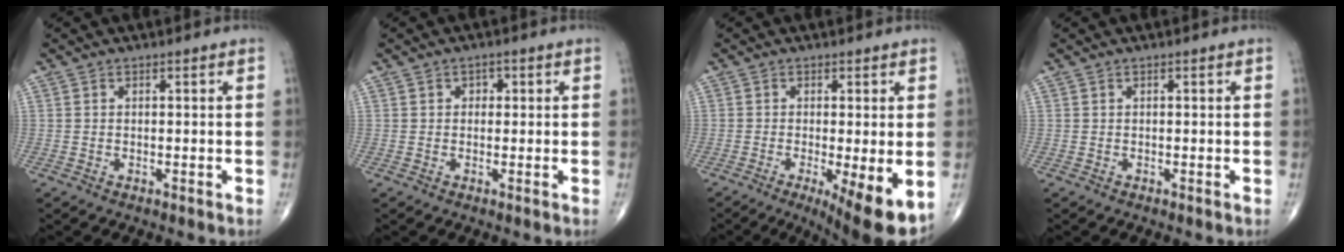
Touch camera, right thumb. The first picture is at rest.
{"total": 1.6, "force": [0.3, 1.3, 0.8], "torque": [0.004, 0.003, -0.001]}
{"total": 10.5, "force": [-3.5, 2.4, 9.6], "torque": [-0.137, -0.023, -0.049]}
{"total": 0.0}